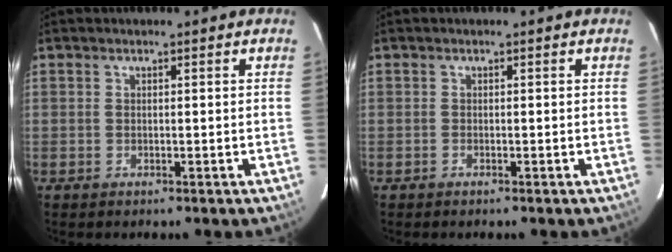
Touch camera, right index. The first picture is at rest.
{"total": 0.0}